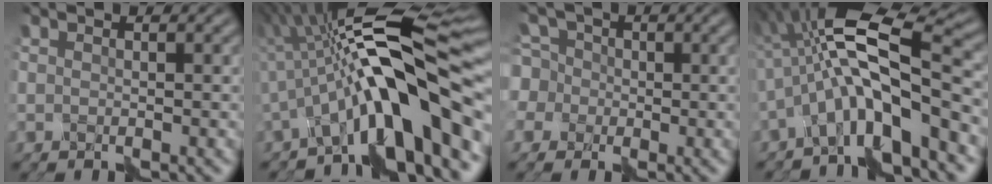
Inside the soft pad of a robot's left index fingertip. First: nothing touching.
{"total": 12.8, "force": [-3.4, 3.0, 11.9], "torque": [-0.185, 0.024, -0.063]}
{"total": 6.3, "force": [0.7, 6.0, 2.0], "torque": [-0.057, 0.041, -0.028]}
{"total": 9.6, "force": [-2.1, 2.6, 9.0], "torque": [-0.159, 0.021, -0.055]}